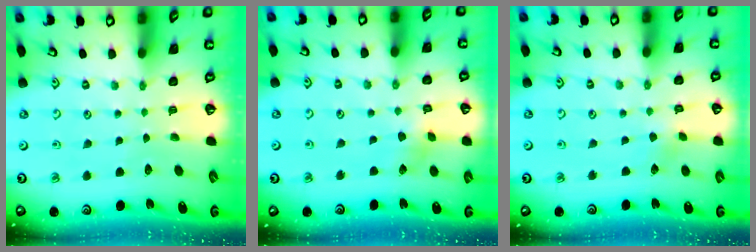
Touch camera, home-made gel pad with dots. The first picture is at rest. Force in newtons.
{"total": 4.5, "press": 4.5, "slide": 0.4}
{"total": 2.5, "press": 2.5, "slide": 0.2}